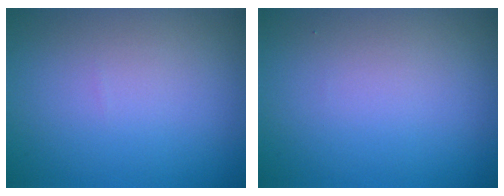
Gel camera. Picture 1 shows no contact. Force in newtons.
{"total": 0.0}